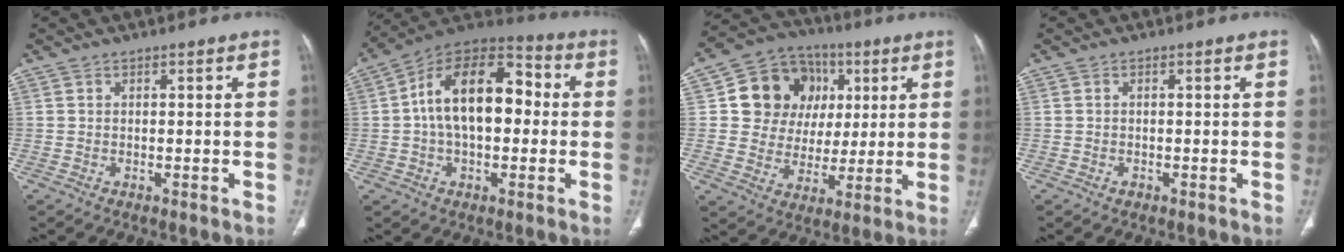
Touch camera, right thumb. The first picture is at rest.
{"total": 17.9, "force": [1.1, 10.5, 14.4], "torque": [-0.218, 0.043, 0.008]}
{"total": 15.3, "force": [3.8, 13.4, 6.3], "torque": [-0.063, 0.011, 0.070]}
{"total": 0.7, "force": [-0.5, 0.4, 0.3], "torque": [-0.004, 0.000, -0.007]}